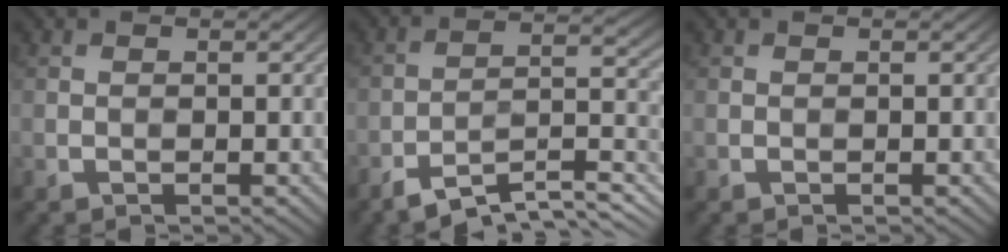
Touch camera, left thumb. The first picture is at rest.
{"total": 9.1, "force": [-6.3, 2.7, 6.0], "torque": [-0.099, -0.001, -0.108]}
{"total": 0.0}